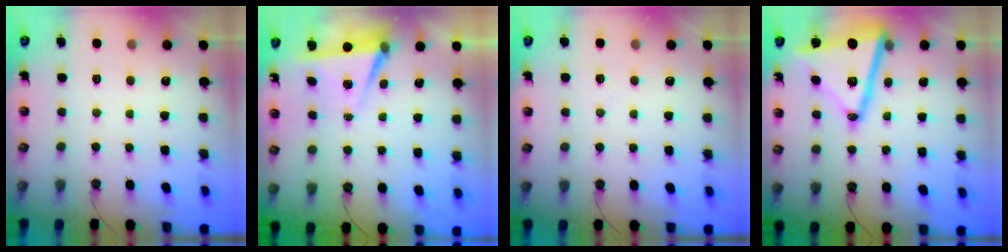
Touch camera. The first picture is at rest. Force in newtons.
{"total": 6.0, "press": 4.3, "slide": 4.2}
{"total": 3.5, "press": 3.0, "slide": 1.8}
{"total": 20.2, "press": 20.1, "slide": 1.7}